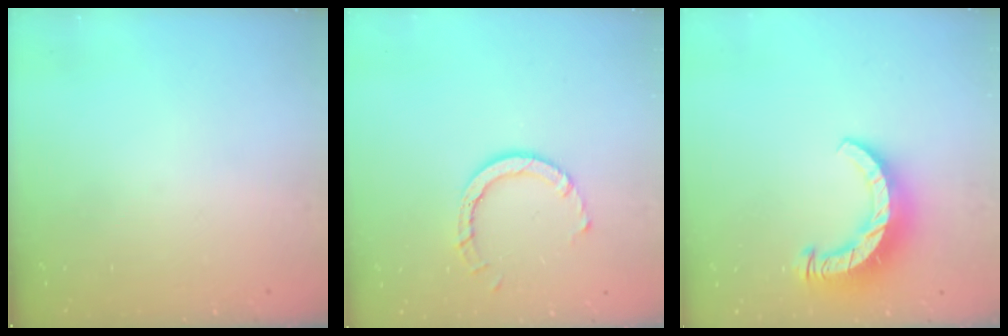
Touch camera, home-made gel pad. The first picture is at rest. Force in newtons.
{"total": 5.8, "press": 5.8, "slide": 0.2}
{"total": 10.5, "press": 10.5, "slide": 1.2}